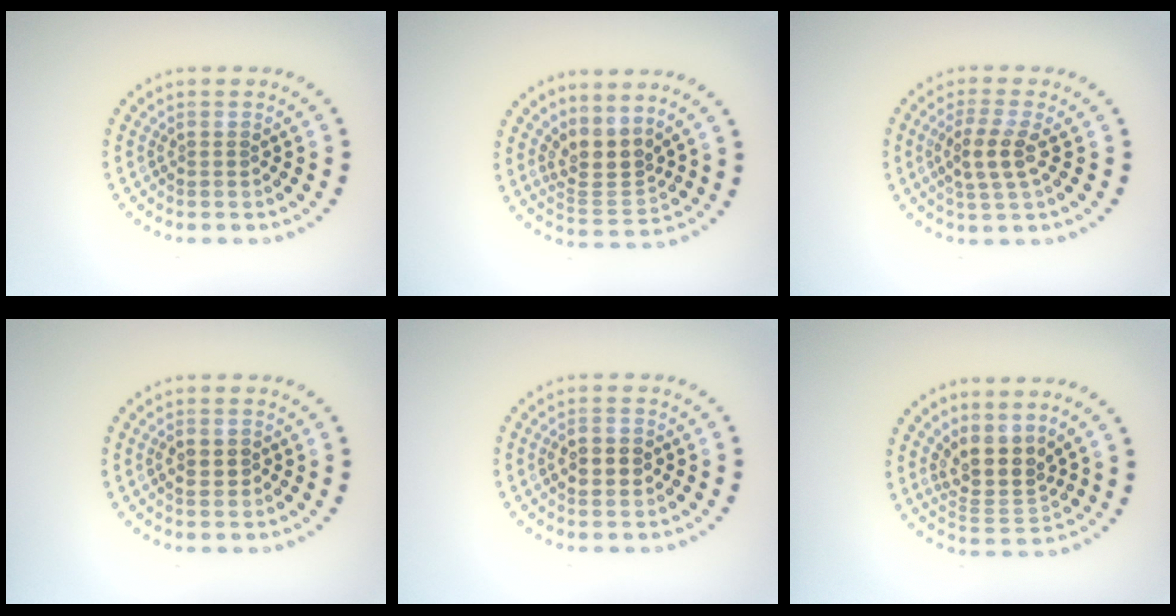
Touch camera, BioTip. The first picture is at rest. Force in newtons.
{"total": 3.1, "press": 2.2, "slide": 2.1}
{"total": 3.0, "press": 2.6, "slide": 1.4}
{"total": 1.4, "press": 1.4, "slide": 0.3}
{"total": 3.0, "press": 3.0, "slide": 0.2}
{"total": 3.8, "press": 2.9, "slide": 2.5}